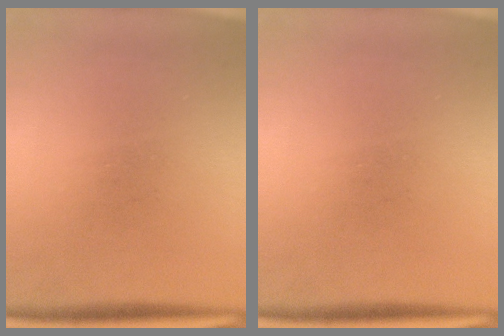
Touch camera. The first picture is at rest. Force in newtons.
{"total": 0.0}